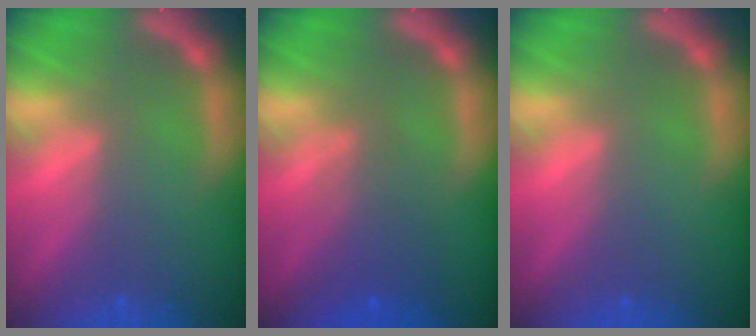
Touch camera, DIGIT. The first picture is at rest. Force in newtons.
{"total": 3.6}
{"total": 0.0}